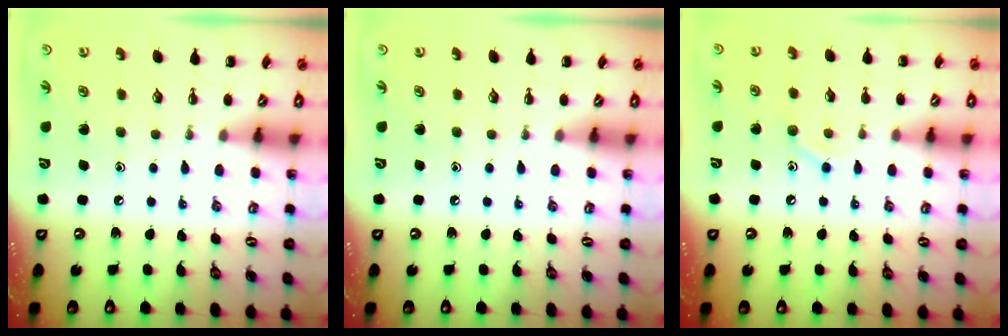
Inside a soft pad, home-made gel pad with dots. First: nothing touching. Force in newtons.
{"total": 0.0}
{"total": 7.3, "press": 7.1, "slide": 1.4}